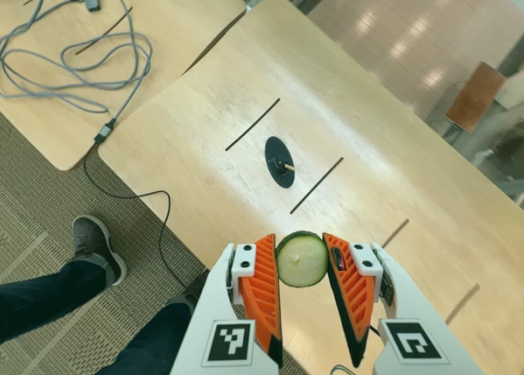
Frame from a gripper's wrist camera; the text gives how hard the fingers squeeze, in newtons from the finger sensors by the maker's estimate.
{"total": 8.7, "left": 8.6, "right": 8.7}